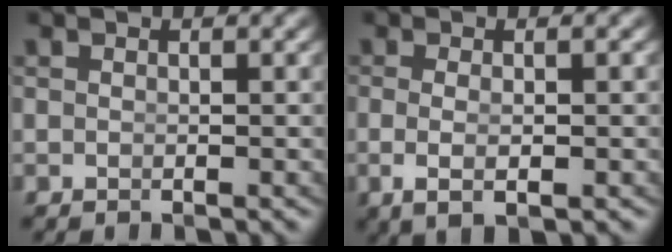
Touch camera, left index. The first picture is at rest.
{"total": 2.8, "force": [-0.8, 0.4, 2.6], "torque": [-0.058, -0.014, 0.001]}